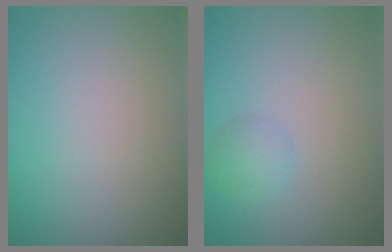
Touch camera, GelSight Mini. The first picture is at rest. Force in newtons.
{"total": 1.6, "press": 1.5, "slide": 0.1}